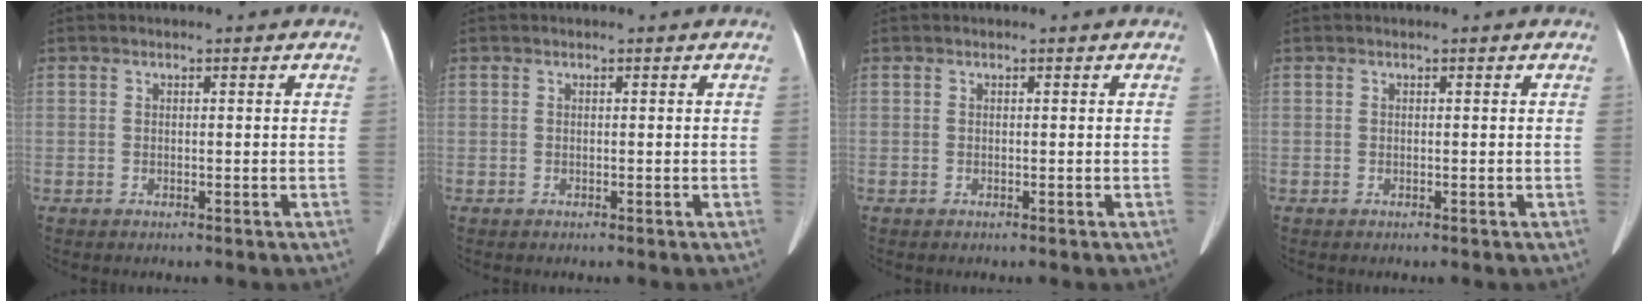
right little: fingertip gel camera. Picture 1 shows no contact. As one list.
[{"total": 0.0}, {"total": 0.0}, {"total": 0.0}]